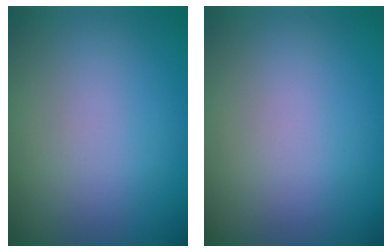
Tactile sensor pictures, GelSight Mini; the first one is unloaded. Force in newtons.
{"total": 0.0}